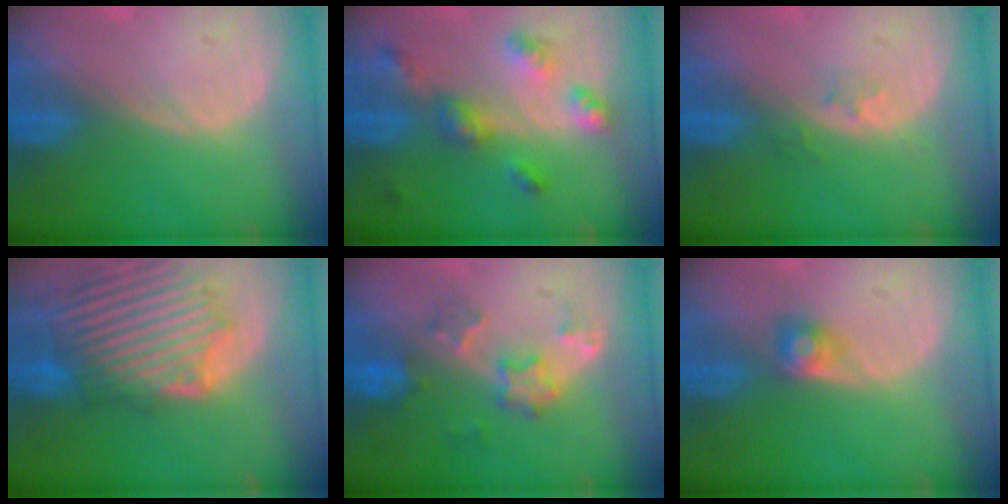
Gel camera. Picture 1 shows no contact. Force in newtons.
{"total": 6.9, "press": 6.0, "slide": 3.3}
{"total": 1.9, "press": 1.4, "slide": 1.2}
{"total": 11.7, "press": 11.1, "slide": 3.8}
{"total": 5.9, "press": 5.4, "slide": 2.4}
{"total": 2.4, "press": 2.4, "slide": 0.4}